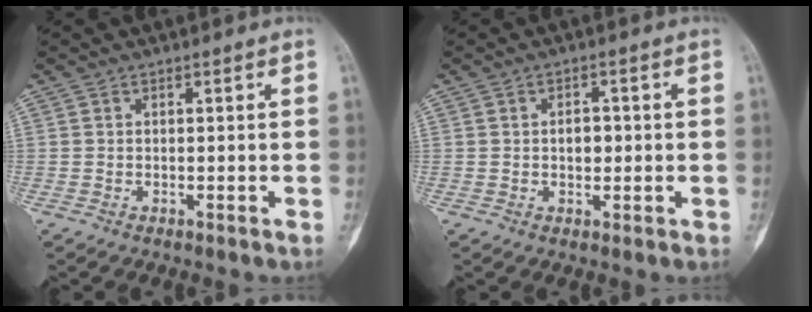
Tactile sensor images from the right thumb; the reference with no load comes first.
{"total": 3.2, "force": [0.0, 2.3, 2.3], "torque": [-0.015, 0.005, -0.002]}